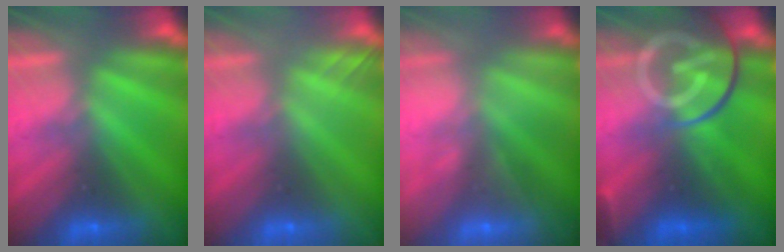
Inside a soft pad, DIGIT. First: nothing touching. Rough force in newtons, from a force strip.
{"total": 2.1}
{"total": 2.3}
{"total": 8.8}